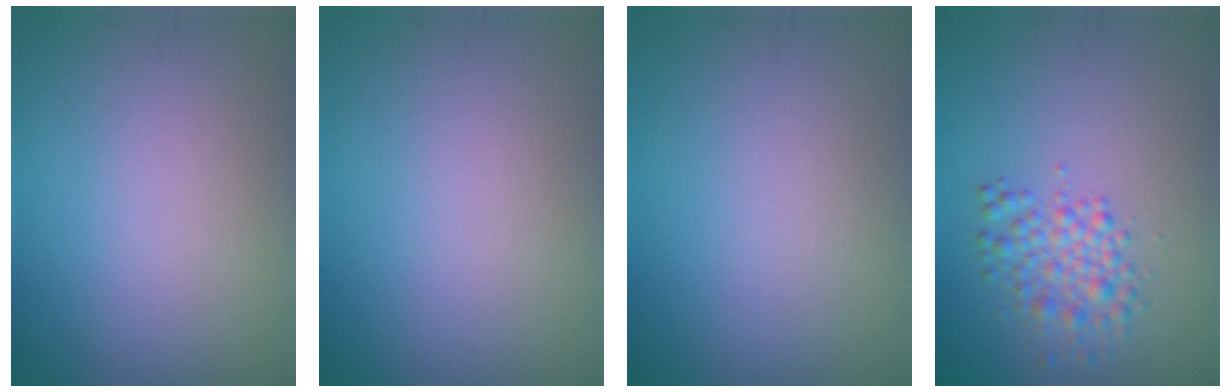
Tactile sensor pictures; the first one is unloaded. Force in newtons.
{"total": 0.0}
{"total": 0.0}
{"total": 2.9, "press": 2.9, "slide": 0.0}